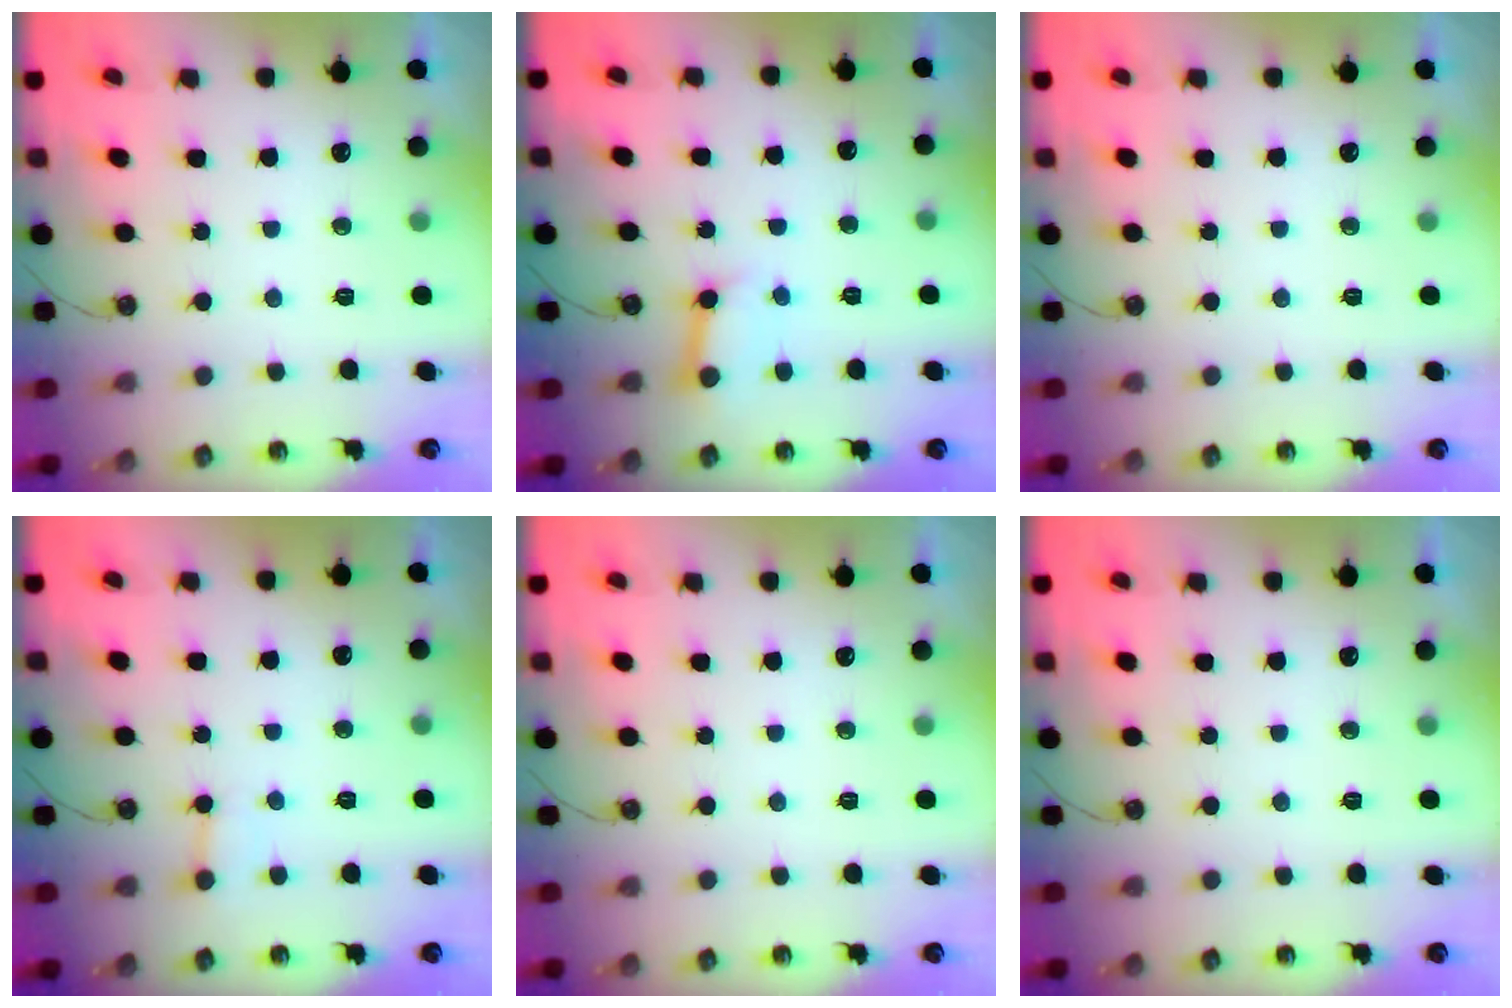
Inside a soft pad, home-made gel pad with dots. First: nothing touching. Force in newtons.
{"total": 5.2, "press": 5.2, "slide": 0.6}
{"total": 0.0}
{"total": 3.7, "press": 3.7, "slide": 0.3}
{"total": 0.0}
{"total": 0.0}